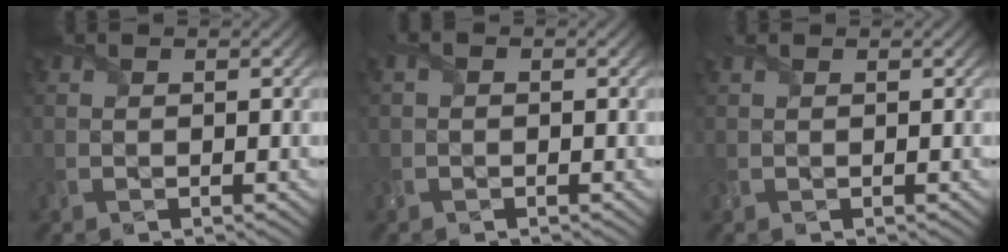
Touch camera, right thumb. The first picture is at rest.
{"total": 0.9, "force": [-0.2, 0.6, 0.7], "torque": [-0.021, 0.002, -0.006]}
{"total": 1.0, "force": [0.7, 0.4, 0.7], "torque": [-0.023, 0.008, 0.012]}